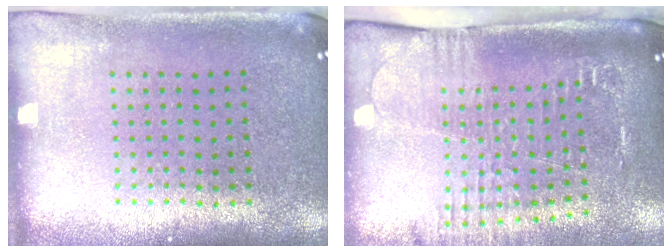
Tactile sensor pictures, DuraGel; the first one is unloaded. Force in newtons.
{"total": 2.5, "press": 2.1, "slide": 1.3}